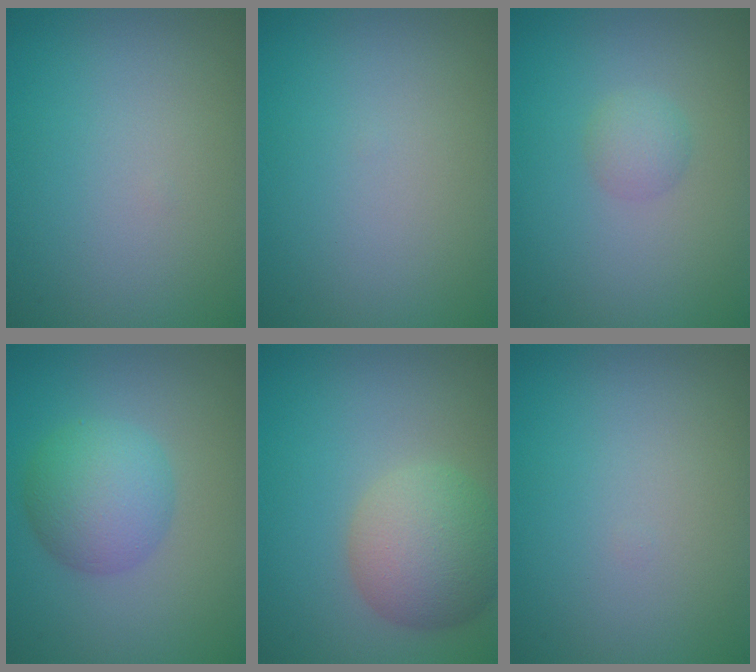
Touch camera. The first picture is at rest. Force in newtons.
{"total": 0.0}
{"total": 1.5, "press": 1.5, "slide": 0.1}
{"total": 4.9, "press": 4.8, "slide": 0.0}
{"total": 6.3, "press": 6.2, "slide": 0.4}
{"total": 0.0}